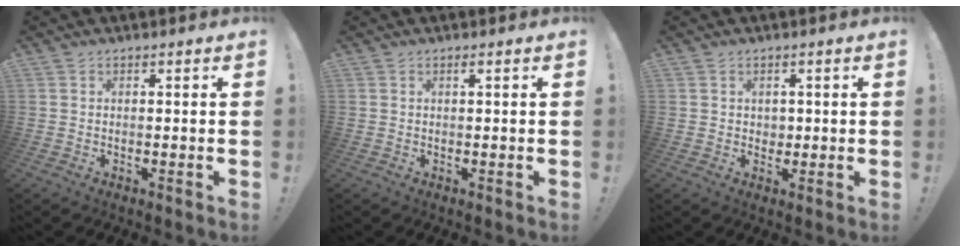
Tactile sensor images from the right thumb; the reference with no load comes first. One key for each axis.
{"total": 0.8, "fx": 0.2, "fy": -0.1, "fz": 0.8, "tx": -0.011, "ty": 0.000, "tz": 0.001}
{"total": 2.5, "fx": 0.9, "fy": 2.3, "fz": 0.2, "tx": 0.007, "ty": -0.005, "tz": 0.015}